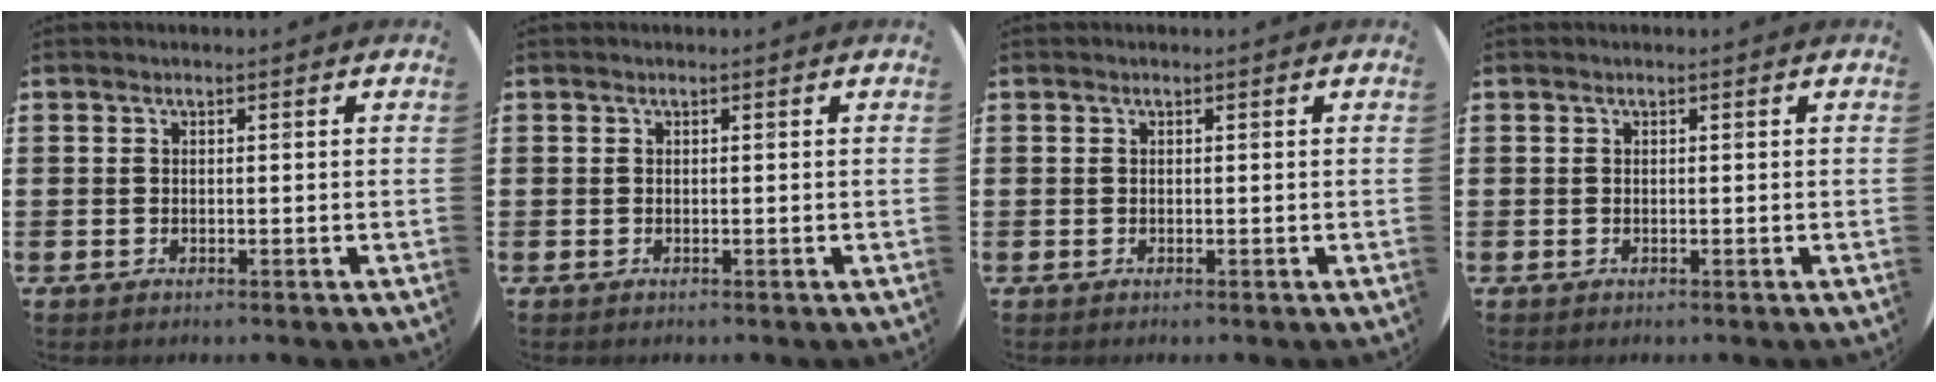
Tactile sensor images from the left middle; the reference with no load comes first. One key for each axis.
{"total": 0.0}
{"total": 0.0}
{"total": 0.0}